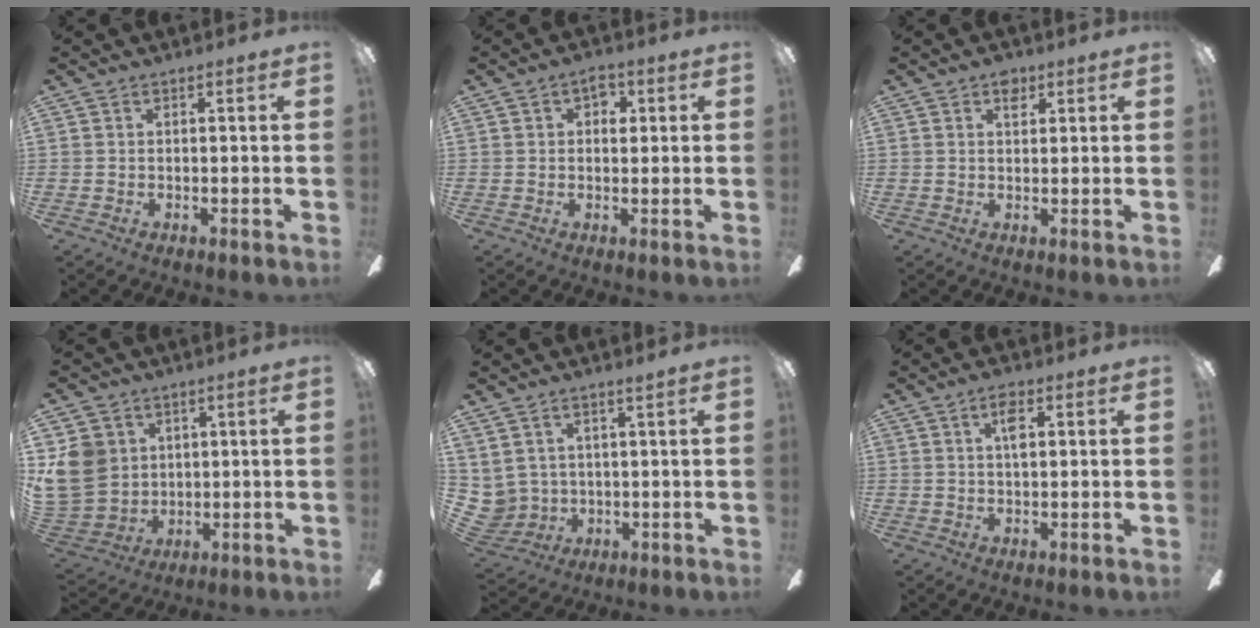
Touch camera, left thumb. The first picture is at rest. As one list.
[{"total": 4.1, "force": [1.3, 2.7, 2.7], "torque": [-0.016, -0.005, 0.014]}, {"total": 3.2, "force": [1.9, 1.9, 1.7], "torque": [-0.014, -0.005, 0.029]}, {"total": 11.1, "force": [3.3, 10.0, 3.6], "torque": [-0.112, -0.011, 0.068]}, {"total": 5.4, "force": [3.3, 4.1, 1.0], "torque": [-0.056, -0.021, 0.066]}, {"total": 3.9, "force": [1.6, 1.6, 3.3], "torque": [-0.055, 0.003, 0.021]}]